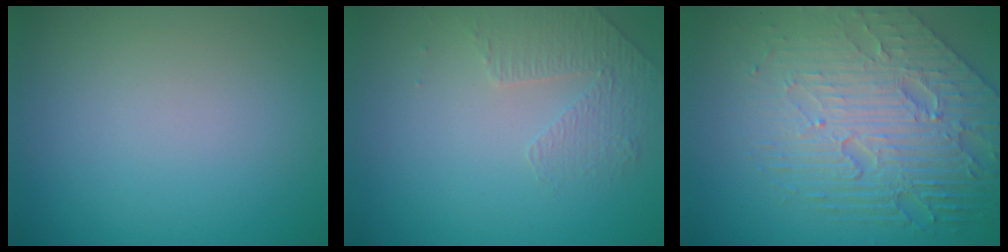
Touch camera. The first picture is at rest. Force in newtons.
{"total": 1.6, "press": 1.2, "slide": 1.1}
{"total": 8.4, "press": 5.7, "slide": 6.2}